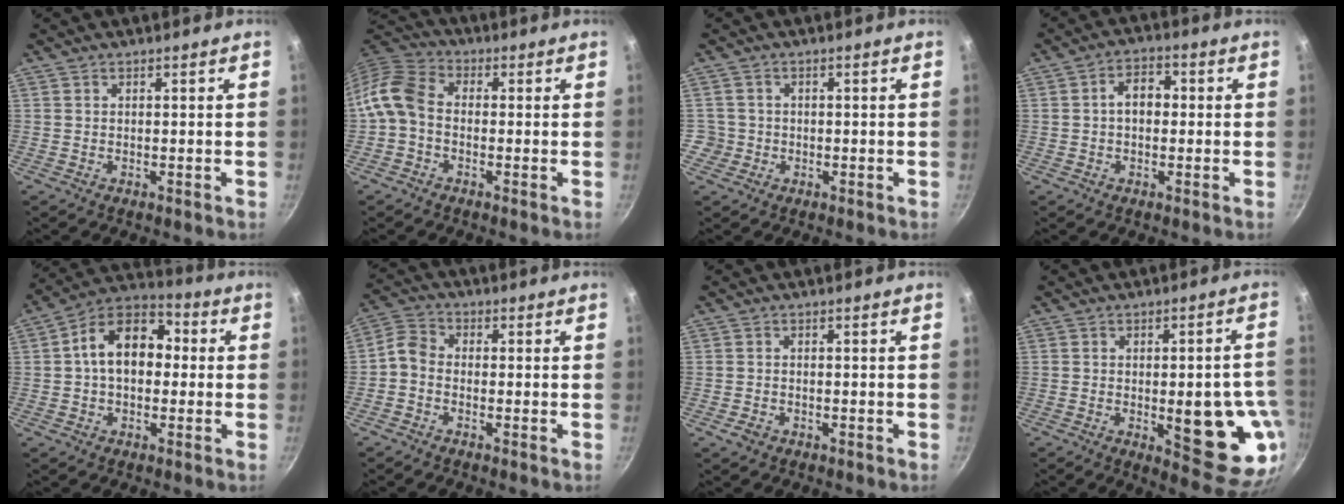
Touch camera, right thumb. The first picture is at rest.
{"total": 7.9, "force": [-1.5, 5.6, 5.3], "torque": [-0.104, 0.032, -0.049]}
{"total": 3.0, "force": [-0.7, 2.9, 0.3], "torque": [0.014, 0.018, -0.009]}
{"total": 5.4, "force": [0.2, 3.7, 3.9], "torque": [-0.038, 0.019, -0.004]}
{"total": 14.0, "force": [1.0, 9.5, 10.1], "torque": [-0.123, 0.038, -0.006]}
{"total": 4.3, "force": [-1.6, 3.2, 2.5], "torque": [-0.054, 0.029, -0.046]}
{"total": 1.9, "force": [-1.1, 1.3, 1.0], "torque": [-0.020, 0.009, -0.017]}
{"total": 17.2, "force": [-3.5, 6.4, 15.5], "torque": [-0.147, 0.002, -0.039]}